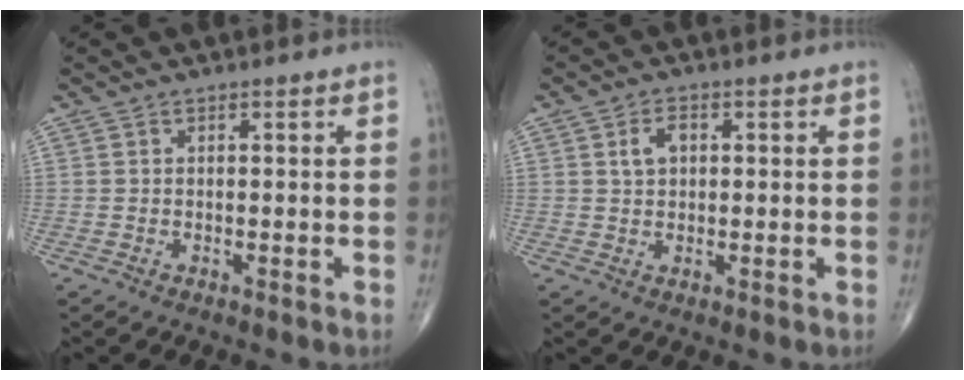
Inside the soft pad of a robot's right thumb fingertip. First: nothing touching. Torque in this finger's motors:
{"motor_torque": [-0.02, 0.02, 0.19, 0.13, 0.05]}